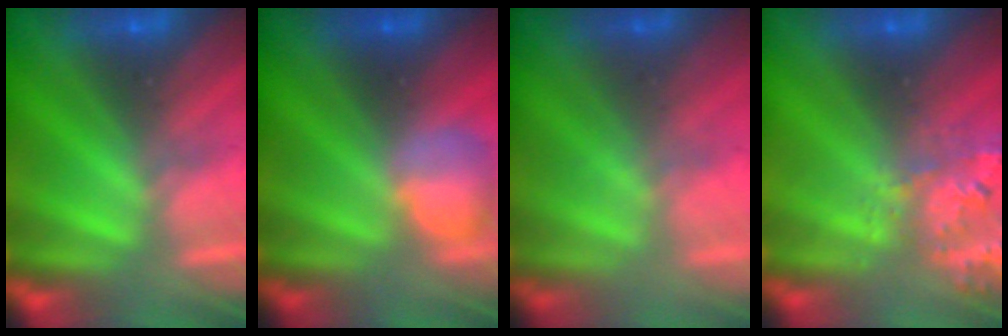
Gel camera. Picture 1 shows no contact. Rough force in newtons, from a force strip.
{"total": 2.4}
{"total": 1.3}
{"total": 2.8}